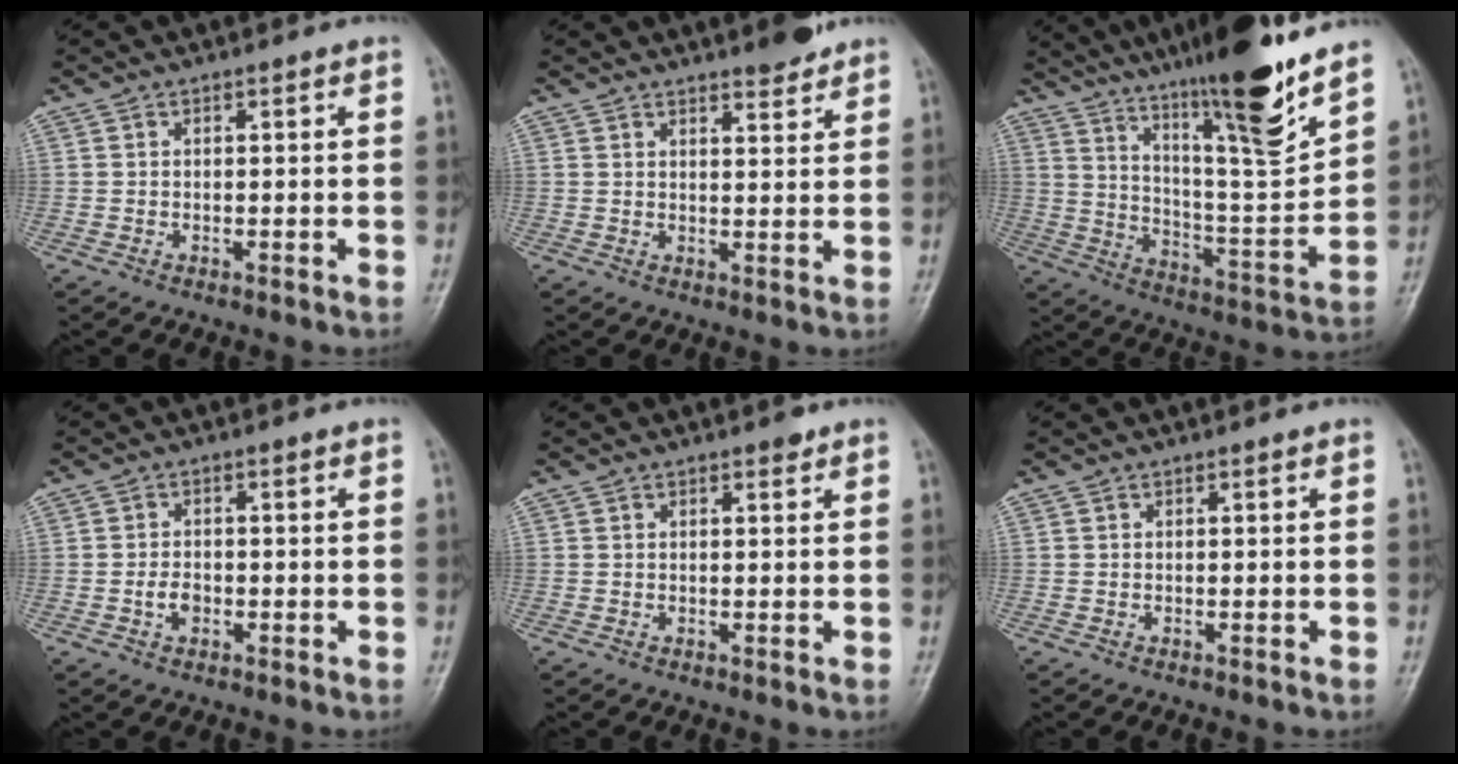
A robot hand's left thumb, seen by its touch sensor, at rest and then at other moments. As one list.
[{"total": 4.2, "force": [3.5, 1.0, 2.1], "torque": [-0.019, -0.026, 0.051]}, {"total": 20.5, "force": [14.9, 1.9, 14.0], "torque": [-0.194, -0.083, 0.251]}, {"total": 2.7, "force": [-0.8, 1.8, 1.8], "torque": [-0.028, 0.008, -0.016]}, {"total": 1.3, "force": [0.9, 0.5, 0.8], "torque": [-0.006, -0.004, 0.011]}, {"total": 0.0}]